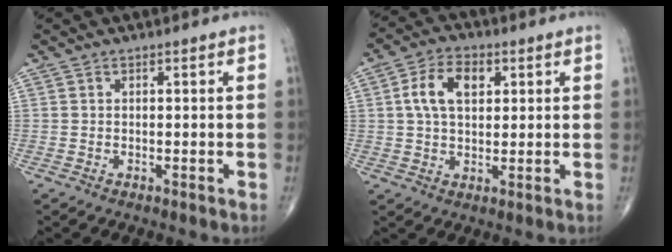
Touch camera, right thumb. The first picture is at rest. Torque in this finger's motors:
{"motor_torque": [0.95, 0.97, 0.77, 0.13, 0.07]}